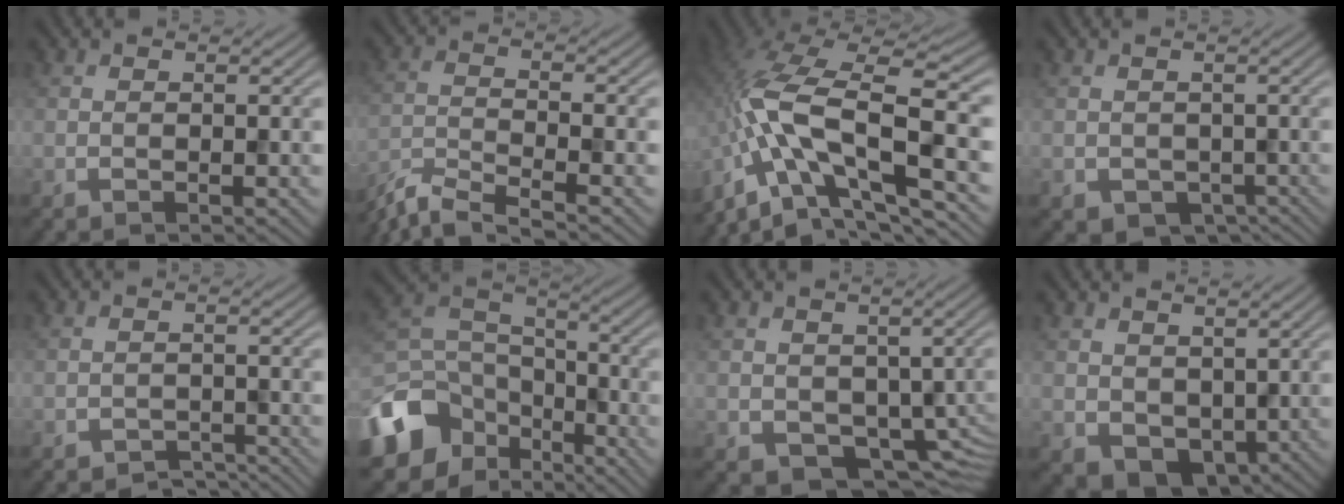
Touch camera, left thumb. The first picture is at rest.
{"total": 6.1, "force": [-5.3, 1.1, 2.9], "torque": [-0.054, -0.016, -0.106]}
{"total": 15.0, "force": [-4.1, 6.4, 12.9], "torque": [-0.272, 0.003, -0.076]}
{"total": 2.2, "force": [-0.8, 2.0, 0.6], "torque": [-0.013, -0.021, -0.003]}
{"total": 2.6, "force": [-2.6, 0.2, -0.2], "torque": [0.015, 0.000, -0.041]}
{"total": 13.0, "force": [-7.8, 9.0, 5.2], "torque": [-0.158, -0.036, -0.143]}
{"total": 5.9, "force": [-1.2, 4.3, 3.8], "torque": [-0.066, -0.038, -0.001]}
{"total": 3.7, "force": [0.9, 3.0, 1.9], "torque": [-0.039, -0.018, 0.026]}